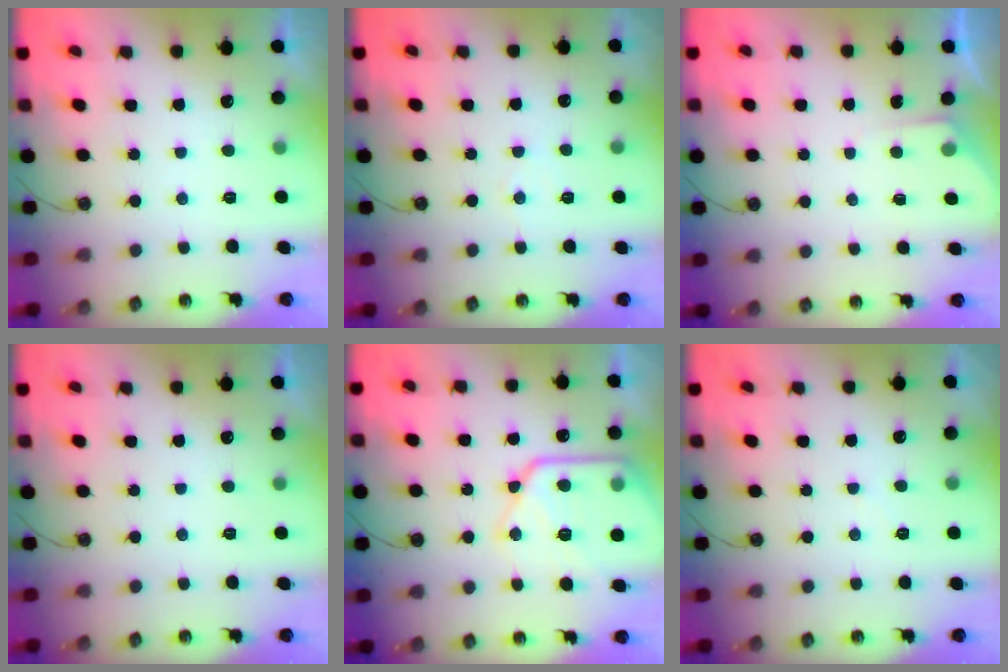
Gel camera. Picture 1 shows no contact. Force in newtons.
{"total": 4.3, "press": 4.3, "slide": 0.7}
{"total": 3.4, "press": 3.4, "slide": 0.4}
{"total": 0.0}
{"total": 16.6, "press": 16.6, "slide": 0.8}
{"total": 3.4, "press": 3.4, "slide": 0.7}